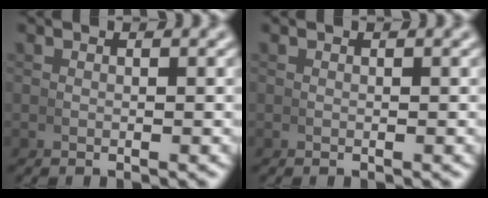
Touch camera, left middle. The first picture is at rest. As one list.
[{"total": 0.0}]